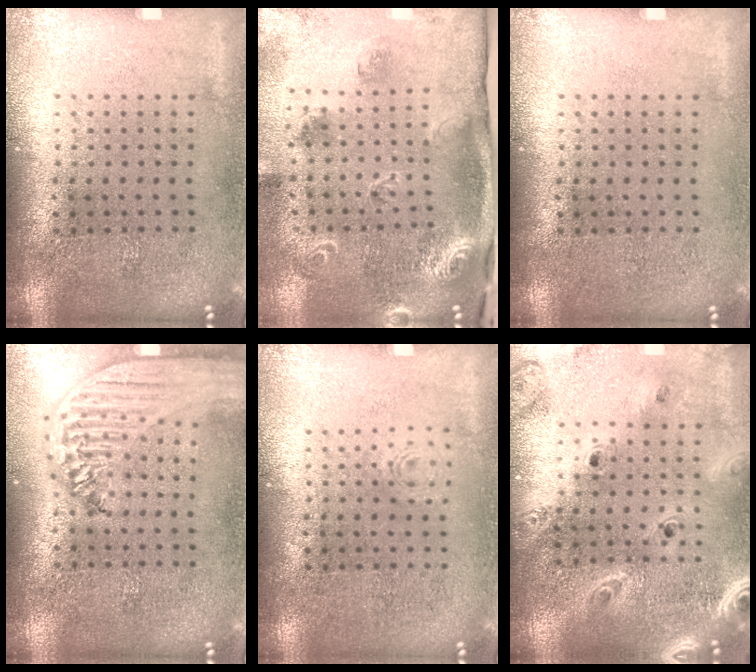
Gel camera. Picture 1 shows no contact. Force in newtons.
{"total": 2.1, "press": 1.8, "slide": 1.1}
{"total": 0.0}
{"total": 2.8, "press": 2.2, "slide": 1.6}
{"total": 0.7, "press": 0.7, "slide": 0.2}
{"total": 2.7, "press": 2.3, "slide": 1.4}